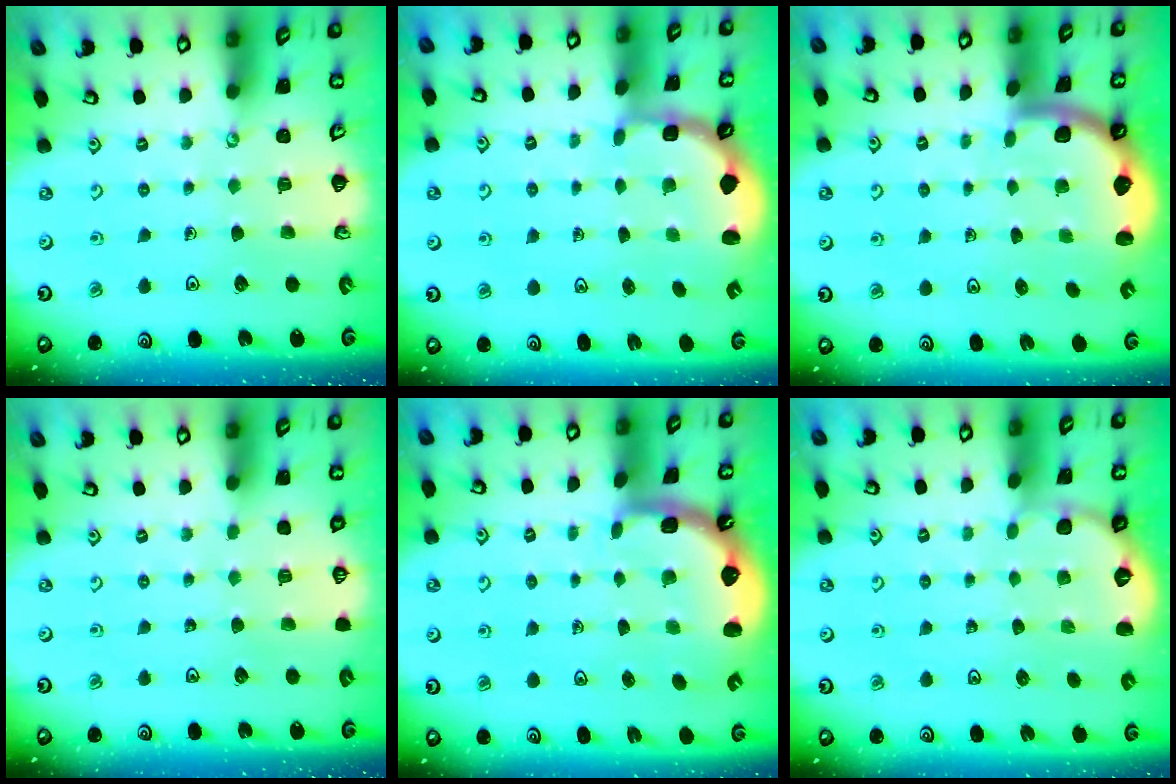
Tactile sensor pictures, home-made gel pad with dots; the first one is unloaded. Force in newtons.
{"total": 2.4, "press": 2.0, "slide": 1.3}
{"total": 1.9, "press": 1.8, "slide": 0.3}
{"total": 0.0}
{"total": 2.7, "press": 1.5, "slide": 2.3}
{"total": 1.3, "press": 1.3, "slide": 0.1}